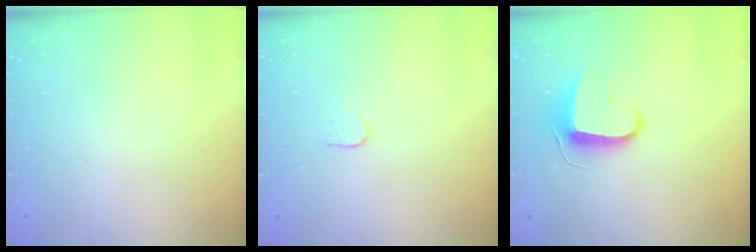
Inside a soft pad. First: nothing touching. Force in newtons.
{"total": 4.9, "press": 4.9, "slide": 0.3}
{"total": 9.5, "press": 9.5, "slide": 0.3}